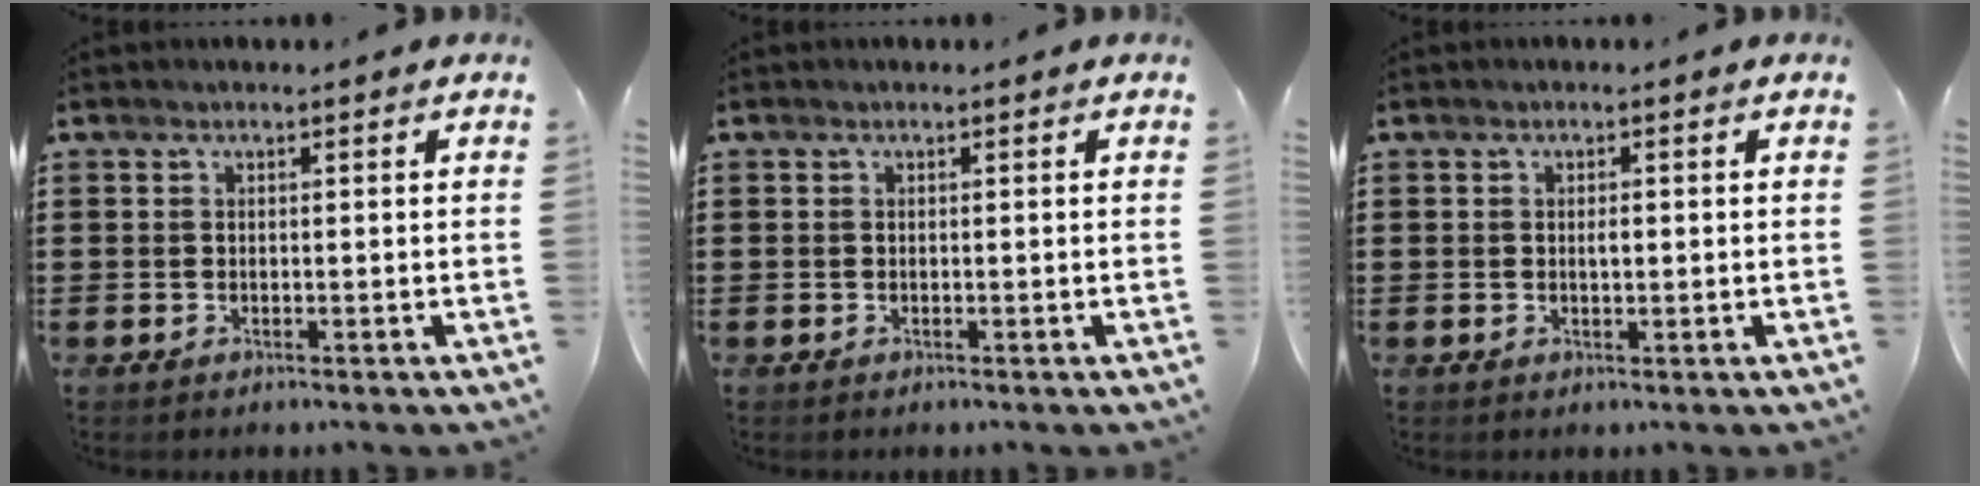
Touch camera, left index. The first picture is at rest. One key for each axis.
{"total": 0.0}
{"total": 1.1, "fx": 0.1, "fy": 0.4, "fz": 1.0, "tx": -0.020, "ty": 0.001, "tz": 0.000}